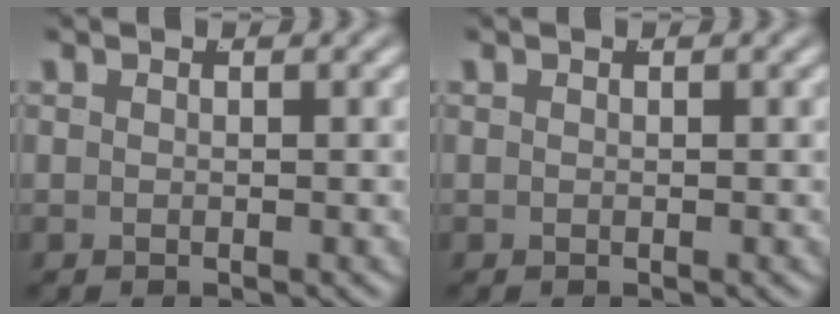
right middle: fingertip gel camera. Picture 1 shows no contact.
{"total": 0.0}